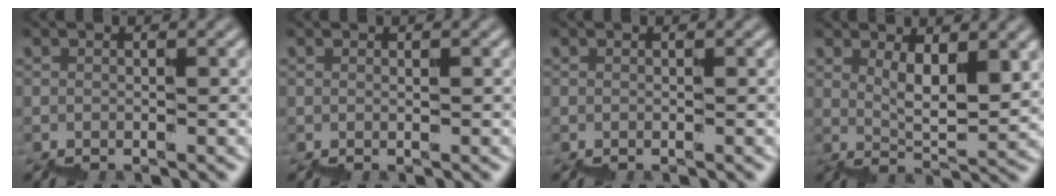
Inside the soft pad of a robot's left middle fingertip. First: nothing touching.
{"total": 0.0}
{"total": 0.0}
{"total": 4.4, "force": [3.0, 0.9, 3.2], "torque": [-0.056, -0.003, 0.067]}